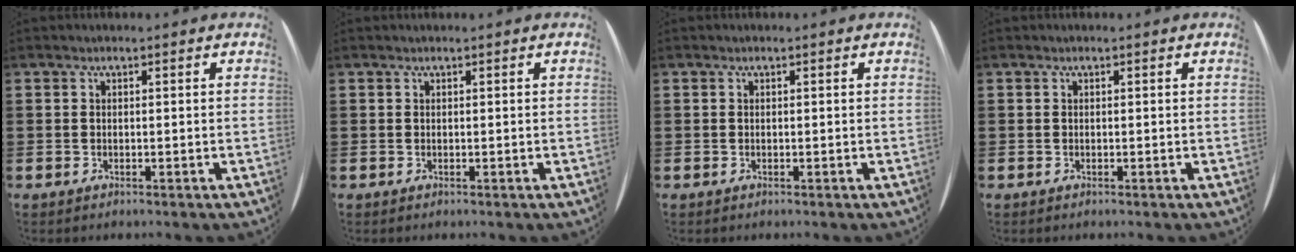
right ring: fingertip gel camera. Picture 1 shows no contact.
{"total": 0.0}
{"total": 0.0}
{"total": 0.0}